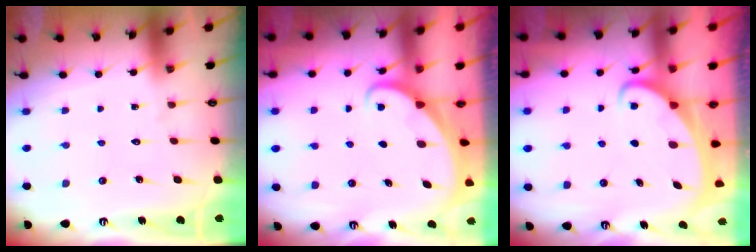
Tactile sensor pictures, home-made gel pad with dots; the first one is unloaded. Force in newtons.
{"total": 1.6, "press": 1.6, "slide": 0.1}
{"total": 2.8, "press": 2.7, "slide": 0.3}